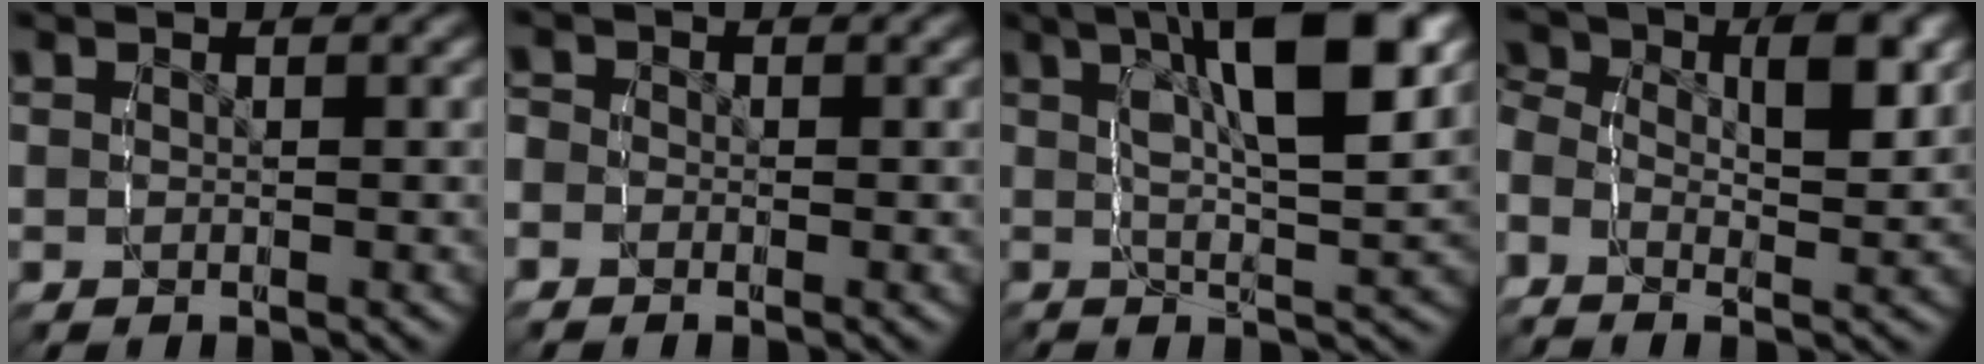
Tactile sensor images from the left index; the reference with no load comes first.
{"total": 2.5, "force": [-0.6, 2.3, 0.5], "torque": [-0.019, 0.003, -0.025]}
{"total": 10.2, "force": [3.1, 2.9, 9.2], "torque": [-0.146, 0.016, 0.042]}
{"total": 5.9, "force": [0.2, 4.0, 4.3], "torque": [-0.085, -0.002, -0.011]}